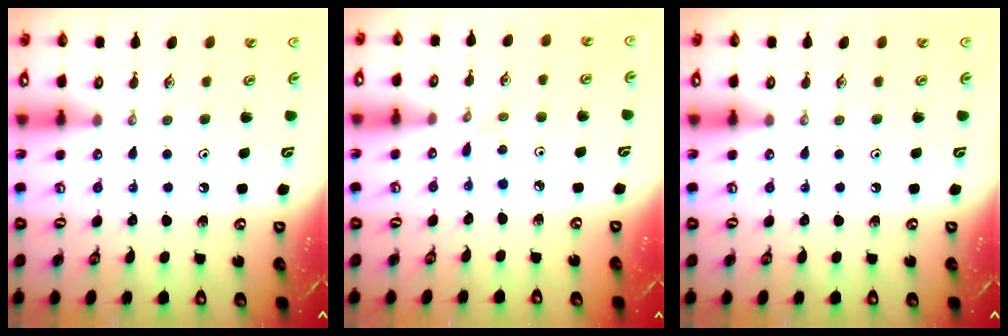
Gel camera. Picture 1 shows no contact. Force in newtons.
{"total": 2.9, "press": 2.9, "slide": 0.4}
{"total": 0.0}